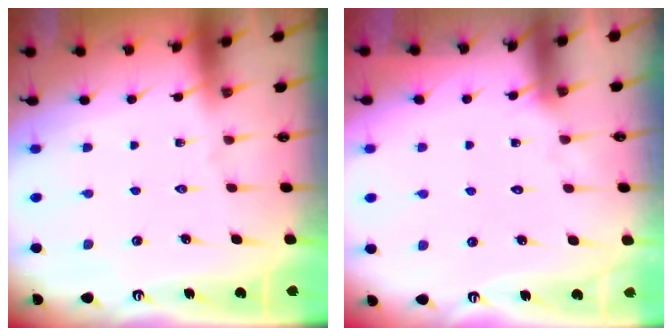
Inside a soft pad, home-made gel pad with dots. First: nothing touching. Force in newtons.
{"total": 1.9, "press": 1.9, "slide": 0.1}